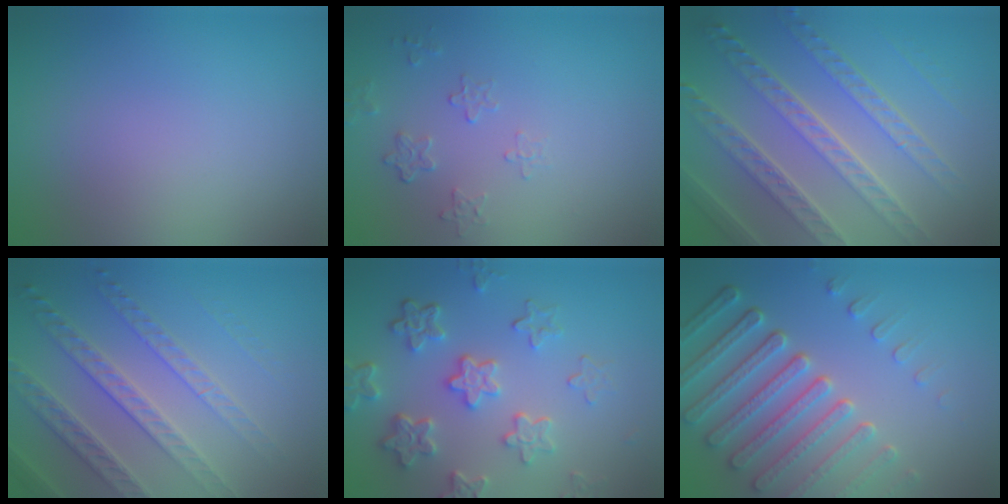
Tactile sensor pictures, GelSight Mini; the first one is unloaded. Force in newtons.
{"total": 1.6, "press": 0.9, "slide": 1.4}
{"total": 7.6, "press": 5.4, "slide": 5.3}
{"total": 5.3, "press": 4.2, "slide": 3.2}
{"total": 5.4, "press": 4.2, "slide": 3.3}
{"total": 6.4, "press": 5.2, "slide": 3.8}